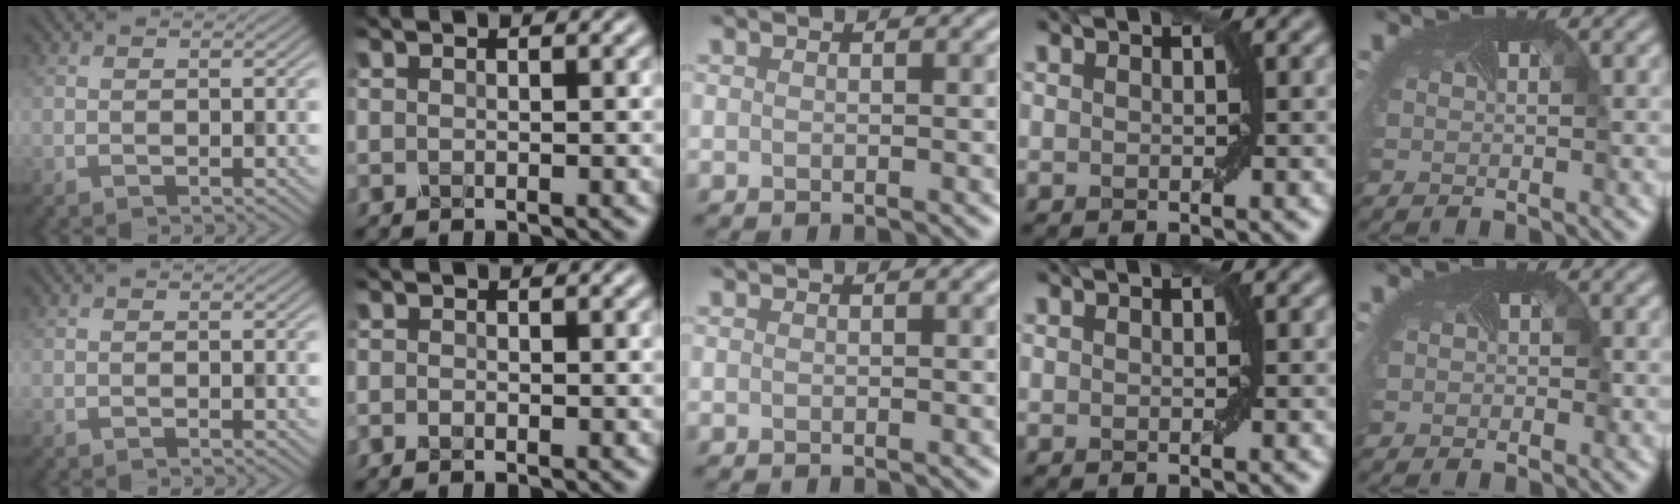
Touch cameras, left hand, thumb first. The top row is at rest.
{"index": {"total": 0.6, "force": [-0.4, 0.4, 0.4], "torque": [-0.006, -0.002, -0.008]}, "little": {"total": 0.8, "force": [0.1, 0.8, 0.1], "torque": [-0.001, -0.006, 0.002]}}